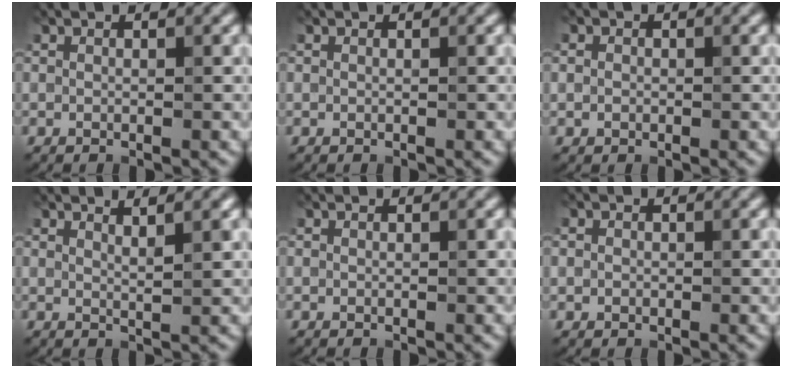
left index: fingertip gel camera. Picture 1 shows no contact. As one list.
[{"total": 0.0}, {"total": 1.0, "force": [0.0, 0.9, 0.3], "torque": [-0.002, -0.002, -0.003]}, {"total": 1.7, "force": [1.1, 0.4, 1.2], "torque": [-0.007, 0.002, 0.013]}, {"total": 0.0}, {"total": 0.7, "force": [-0.1, 0.7, 0.1], "torque": [0.003, -0.003, -0.003]}]